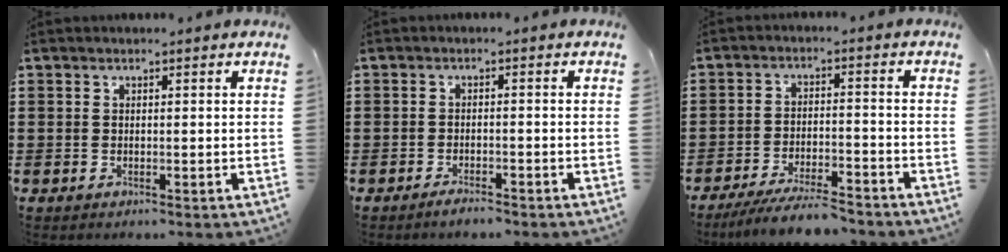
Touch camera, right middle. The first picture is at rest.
{"total": 1.8, "force": [-1.7, 0.1, 0.7], "torque": [-0.015, -0.003, -0.029]}
{"total": 6.2, "force": [-5.8, 0.3, 2.3], "torque": [-0.046, -0.007, -0.110]}